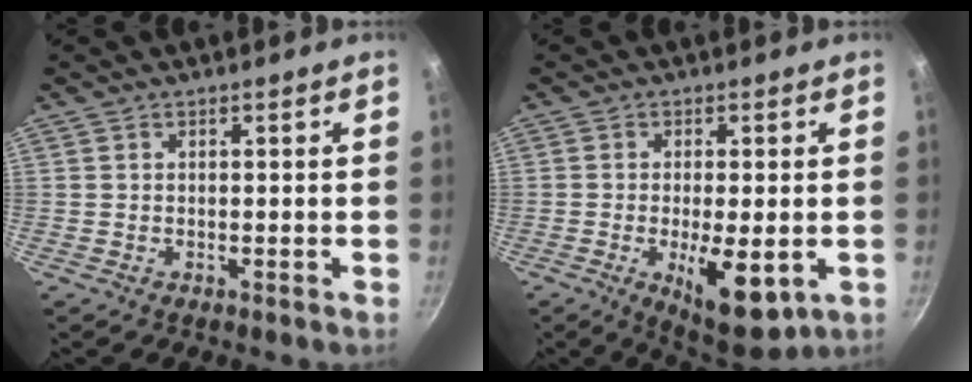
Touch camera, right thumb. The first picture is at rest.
{"total": 10.8, "force": [-2.7, 3.9, 9.7], "torque": [-0.138, -0.003, -0.027]}